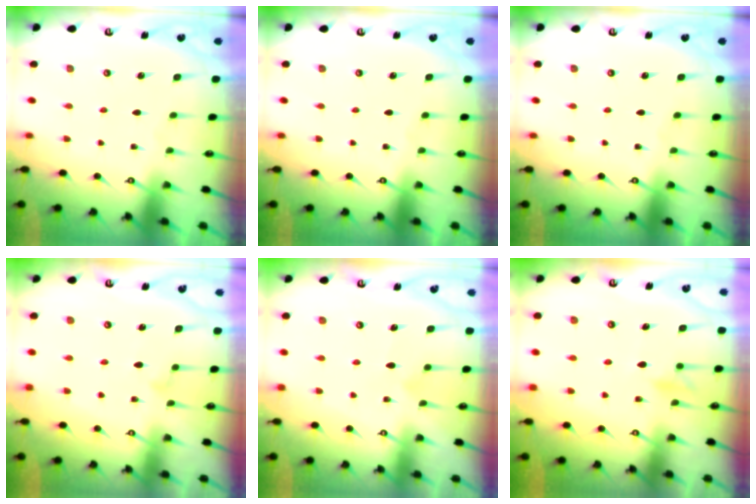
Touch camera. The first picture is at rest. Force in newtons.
{"total": 0.0}
{"total": 0.0}
{"total": 7.0, "press": 7.0, "slide": 0.4}
{"total": 8.1, "press": 8.1, "slide": 0.3}
{"total": 9.7, "press": 9.7, "slide": 0.6}